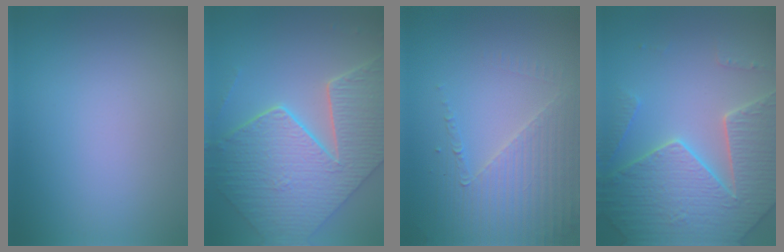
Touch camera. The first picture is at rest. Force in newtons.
{"total": 9.7, "press": 6.8, "slide": 7.0}
{"total": 4.4, "press": 3.5, "slide": 2.6}
{"total": 7.4, "press": 7.2, "slide": 2.0}